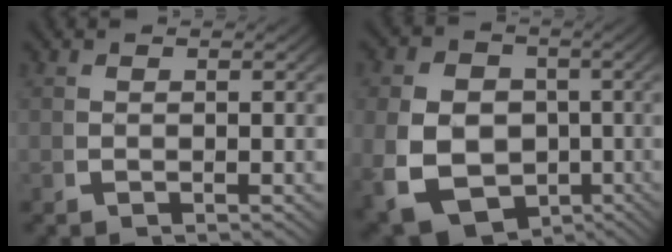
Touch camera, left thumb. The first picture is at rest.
{"total": 14.5, "force": [-3.5, 11.7, 7.7], "torque": [-0.182, -0.076, -0.028]}